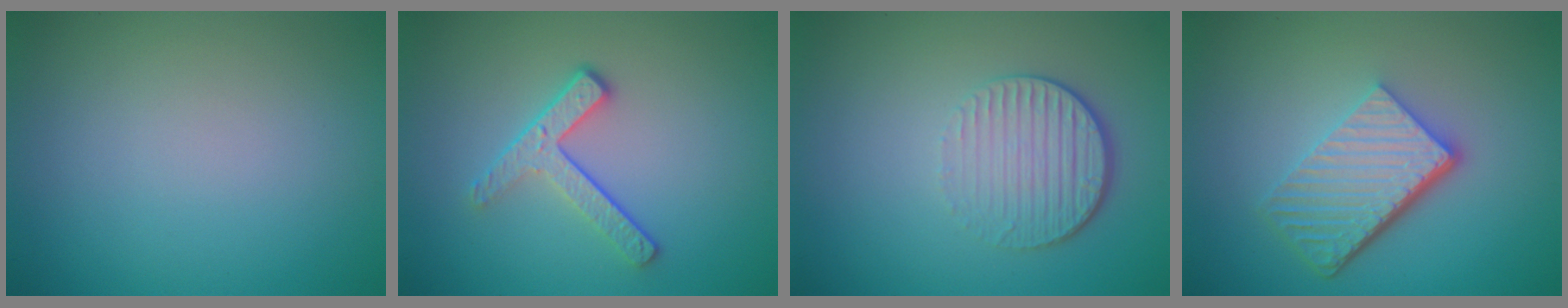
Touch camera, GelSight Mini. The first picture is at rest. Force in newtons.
{"total": 3.1, "press": 2.5, "slide": 1.9}
{"total": 4.2, "press": 2.8, "slide": 3.2}
{"total": 6.1, "press": 4.1, "slide": 4.5}